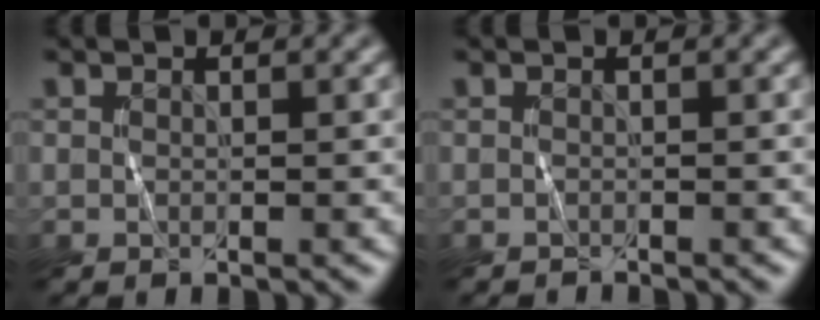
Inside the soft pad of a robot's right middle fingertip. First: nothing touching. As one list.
[{"total": 0.7, "force": [-0.6, 0.1, 0.2], "torque": [0.003, 0.001, -0.009]}]